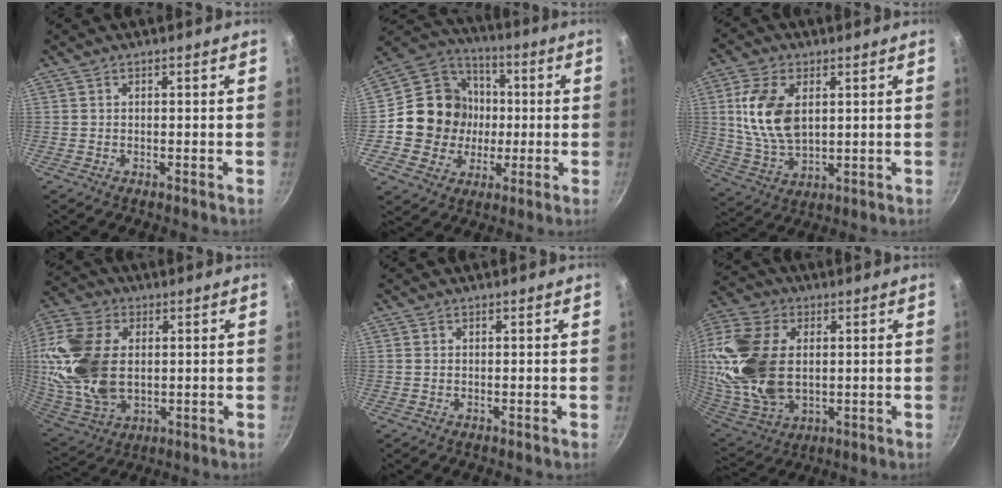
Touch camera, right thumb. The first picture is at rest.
{"total": 16.2, "force": [-0.6, 15.2, 5.7], "torque": [-0.063, 0.027, -0.015]}
{"total": 12.8, "force": [2.8, 7.7, 9.9], "torque": [-0.182, -0.016, 0.061]}
{"total": 22.8, "force": [2.5, 14.8, 17.2], "torque": [-0.361, -0.006, 0.053]}
{"total": 0.0}
{"total": 24.0, "force": [2.7, 15.6, 18.0], "torque": [-0.383, -0.005, 0.056]}